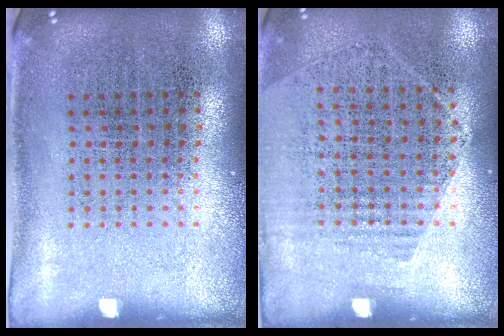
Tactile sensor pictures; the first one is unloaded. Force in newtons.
{"total": 1.3, "press": 1.0, "slide": 0.8}